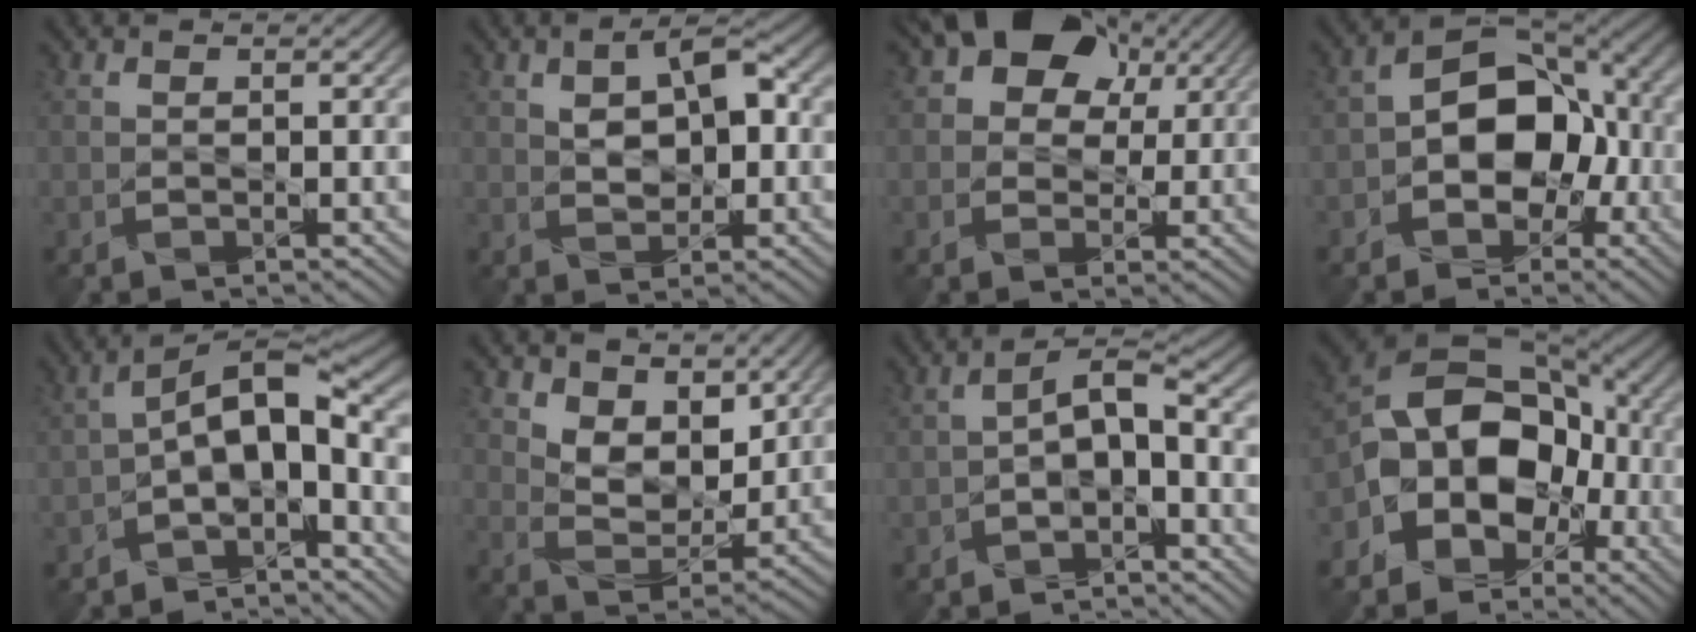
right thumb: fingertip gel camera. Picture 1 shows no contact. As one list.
[{"total": 6.3, "force": [1.2, 3.6, 5.1], "torque": [-0.083, 0.006, 0.019]}, {"total": 11.0, "force": [5.0, 7.7, 6.0], "torque": [-0.124, 0.028, 0.065]}, {"total": 10.8, "force": [-1.7, 7.9, 7.2], "torque": [-0.113, -0.002, -0.042]}, {"total": 8.9, "force": [-2.4, 4.6, 7.2], "torque": [-0.118, 0.004, -0.055]}, {"total": 7.4, "force": [4.7, 4.2, 3.8], "torque": [-0.088, -0.016, 0.079]}, {"total": 4.6, "force": [-1.4, 2.4, 3.6], "torque": [-0.060, 0.006, -0.030]}, {"total": 13.2, "force": [-3.3, 10.0, 8.1], "torque": [-0.151, -0.003, -0.071]}]